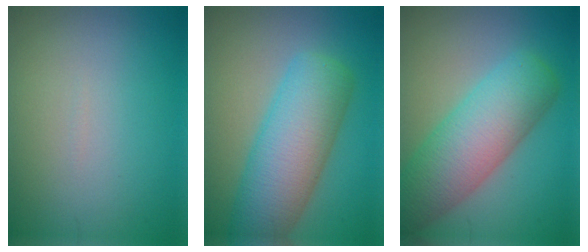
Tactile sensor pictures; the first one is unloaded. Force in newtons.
{"total": 8.6, "press": 8.6, "slide": 0.2}
{"total": 8.3, "press": 8.3, "slide": 0.3}